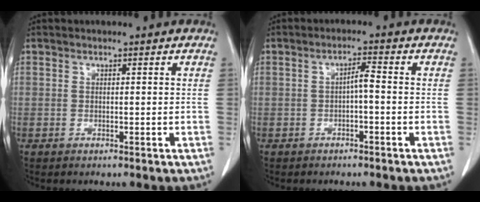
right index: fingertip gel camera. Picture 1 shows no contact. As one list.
[{"total": 2.3, "force": [-0.5, 0.3, 2.2], "torque": [-0.037, 0.007, -0.009]}]